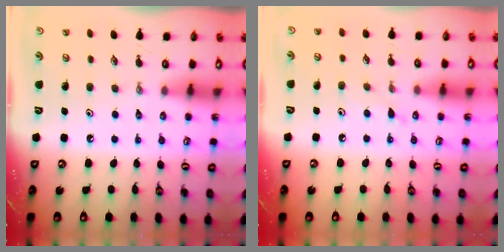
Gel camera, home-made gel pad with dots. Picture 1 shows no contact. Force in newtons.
{"total": 4.0, "press": 4.0, "slide": 0.6}